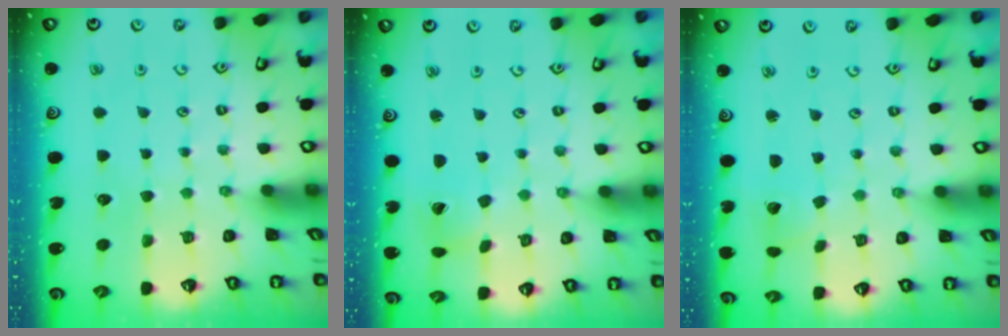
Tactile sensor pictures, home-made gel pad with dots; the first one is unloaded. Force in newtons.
{"total": 2.9, "press": 2.8, "slide": 0.4}
{"total": 2.0, "press": 2.0, "slide": 0.1}